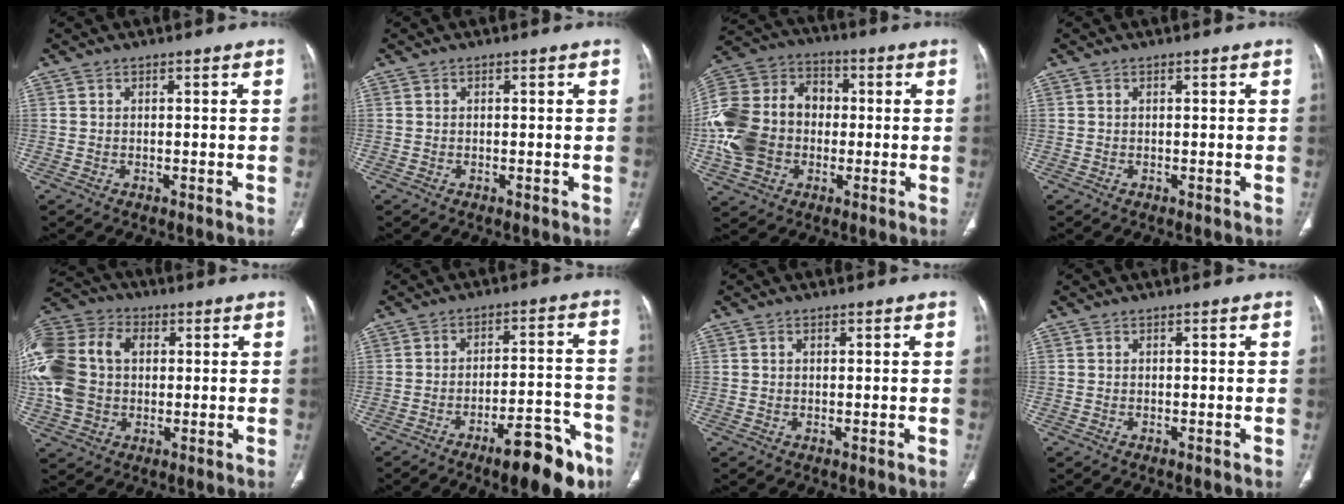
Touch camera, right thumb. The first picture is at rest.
{"total": 0.0}
{"total": 19.7, "force": [-2.0, 15.6, 11.8], "torque": [-0.243, 0.035, -0.033]}
{"total": 0.0}
{"total": 19.2, "force": [2.2, 14.1, 12.8], "torque": [-0.288, 0.028, 0.041]}
{"total": 13.3, "force": [-8.3, 4.1, 9.6], "torque": [-0.112, 0.061, -0.118]}
{"total": 0.8, "force": [0.3, 0.5, 0.6], "torque": [-0.009, 0.000, 0.005]}
{"total": 0.0}